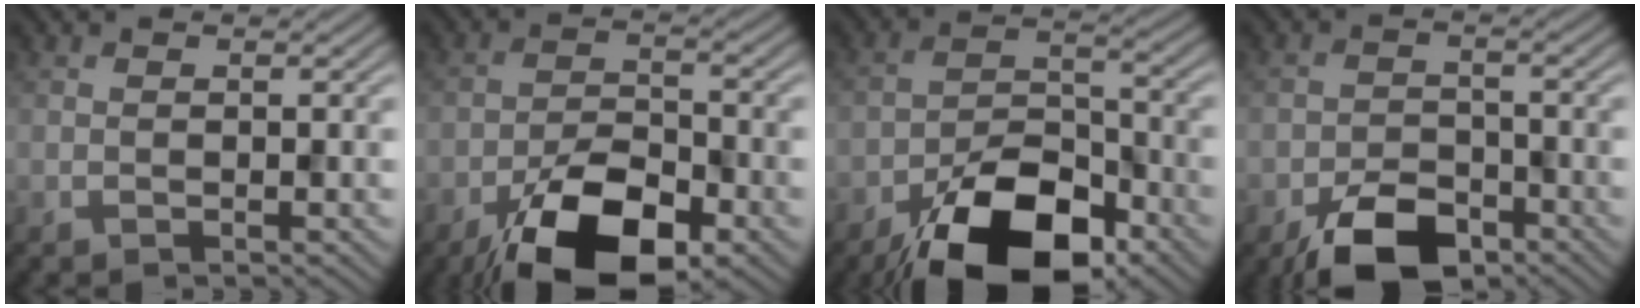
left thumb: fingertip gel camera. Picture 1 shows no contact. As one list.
[{"total": 11.7, "force": [-7.1, 4.8, 7.9], "torque": [-0.141, -0.007, -0.134]}, {"total": 13.8, "force": [-8.9, 6.1, 8.6], "torque": [-0.152, -0.007, -0.167]}, {"total": 7.1, "force": [-4.7, 3.6, 3.9], "torque": [-0.064, -0.003, -0.092]}]